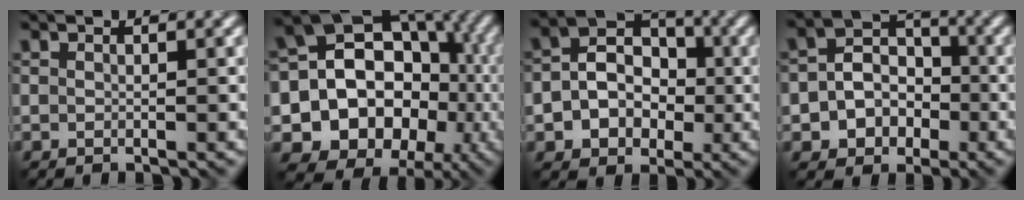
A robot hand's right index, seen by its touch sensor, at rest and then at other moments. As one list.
[{"total": 18.9, "force": [-2.0, 16.8, 8.5], "torque": [-0.148, 0.028, -0.045]}, {"total": 5.3, "force": [-0.7, 4.4, 2.8], "torque": [-0.036, 0.015, -0.022]}, {"total": 4.4, "force": [-1.1, 3.9, 1.8], "torque": [-0.014, 0.015, -0.033]}]